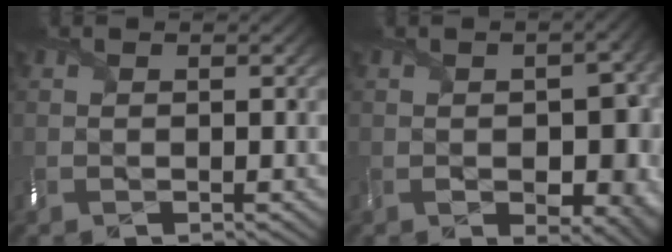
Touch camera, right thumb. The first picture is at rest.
{"total": 8.1, "force": [-1.3, 5.1, 6.1], "torque": [-0.088, -0.032, -0.002]}